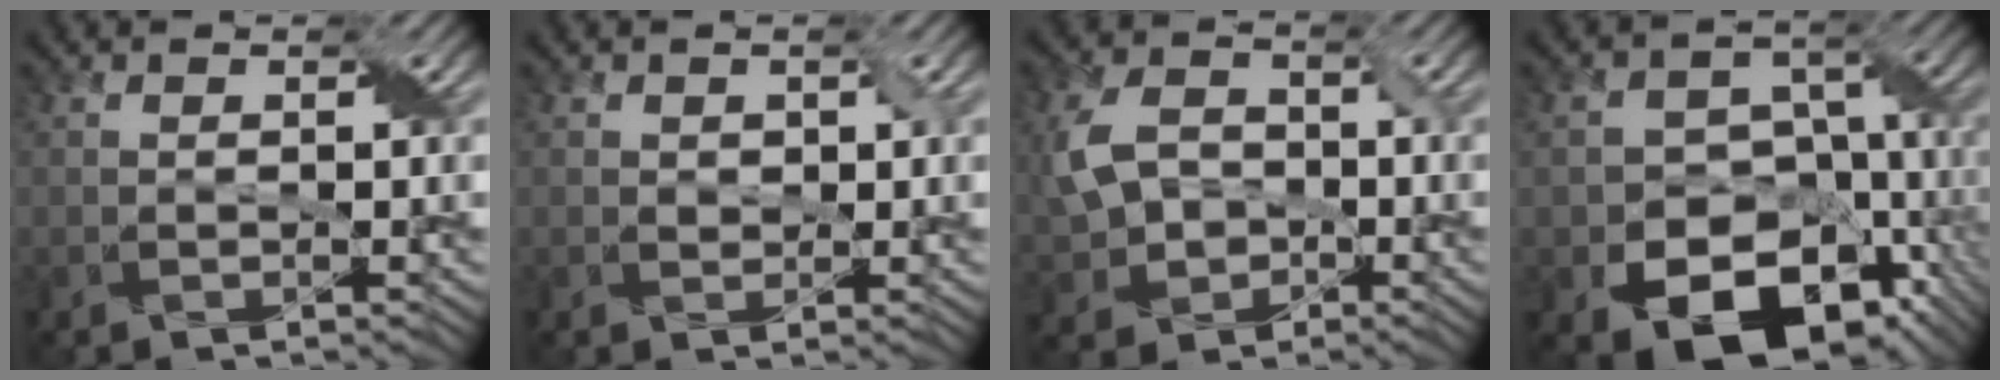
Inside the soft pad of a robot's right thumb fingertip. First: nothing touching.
{"total": 1.3, "force": [0.4, 1.1, 0.5], "torque": [-0.009, -0.004, 0.012]}
{"total": 6.8, "force": [-0.8, 5.4, 4.0], "torque": [-0.099, -0.001, -0.022]}
{"total": 16.7, "force": [-7.5, 12.0, 8.9], "torque": [-0.133, -0.027, -0.103]}